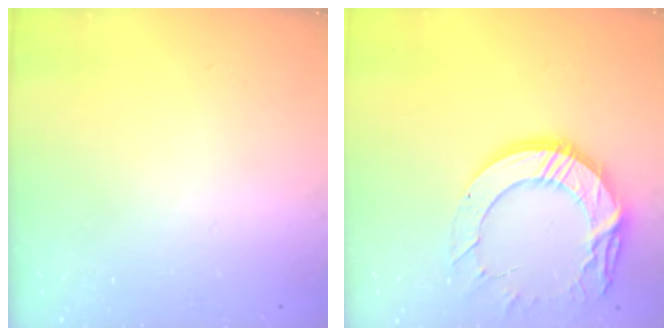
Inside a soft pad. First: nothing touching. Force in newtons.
{"total": 15.1, "press": 15.1, "slide": 0.9}